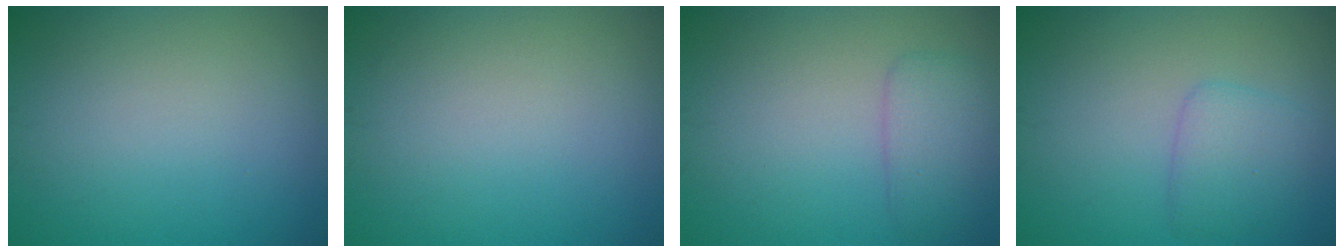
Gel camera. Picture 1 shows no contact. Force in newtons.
{"total": 0.0}
{"total": 2.6, "press": 2.6, "slide": 0.0}
{"total": 2.5, "press": 2.5, "slide": 0.1}